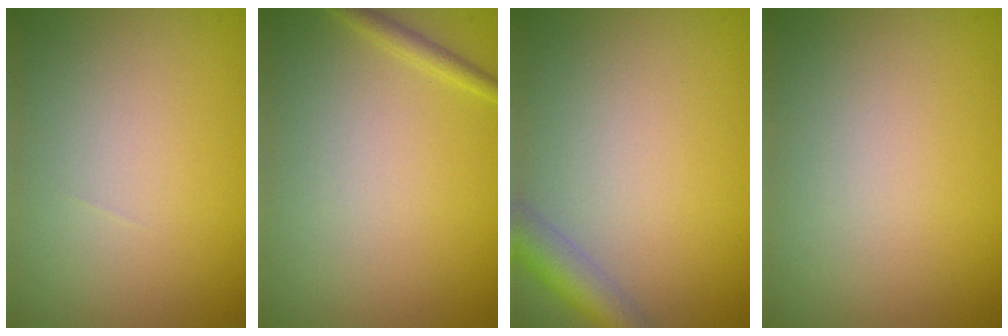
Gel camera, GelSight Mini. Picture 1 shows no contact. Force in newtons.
{"total": 1.1, "press": 1.1, "slide": 0.0}
{"total": 3.2, "press": 3.2, "slide": 0.2}
{"total": 0.0}